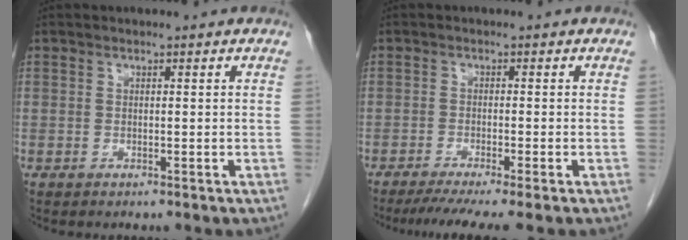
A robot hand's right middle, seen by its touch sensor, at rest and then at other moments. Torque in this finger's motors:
{"motor_torque": [0.55, -0.39, 0.27, 0.05]}